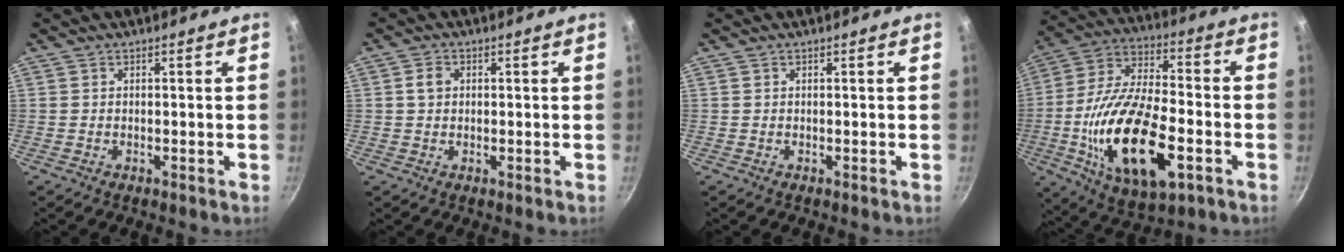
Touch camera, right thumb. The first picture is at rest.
{"total": 2.5, "force": [0.5, 2.0, 1.4], "torque": [-0.017, 0.005, 0.005]}
{"total": 0.0}
{"total": 23.5, "force": [-6.3, 10.6, 20.0], "torque": [-0.368, 0.019, -0.112]}